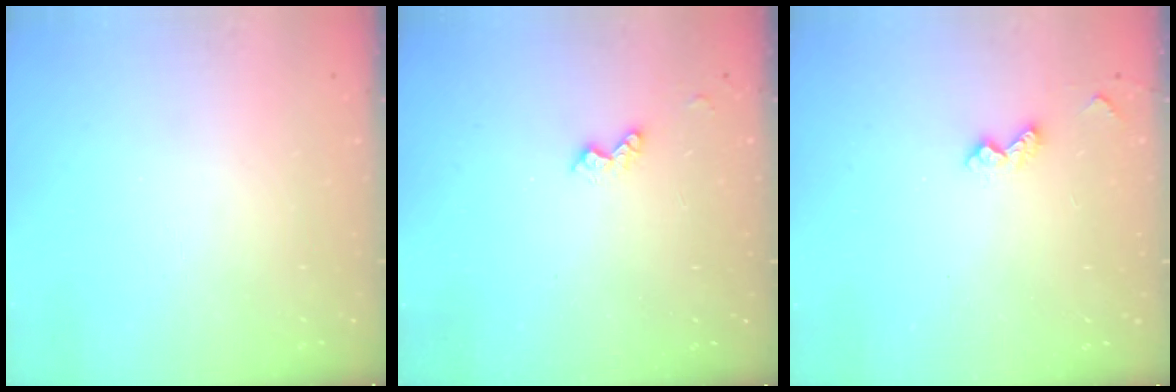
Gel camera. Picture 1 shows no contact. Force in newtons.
{"total": 4.0, "press": 4.0, "slide": 0.6}
{"total": 5.3, "press": 5.2, "slide": 0.7}